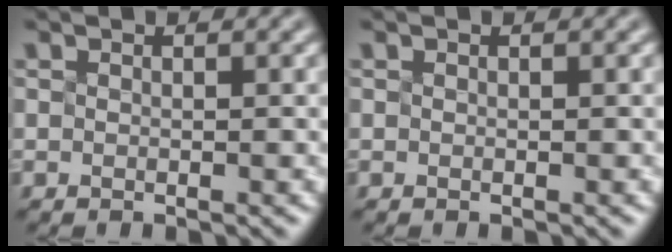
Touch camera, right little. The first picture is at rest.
{"total": 0.0}